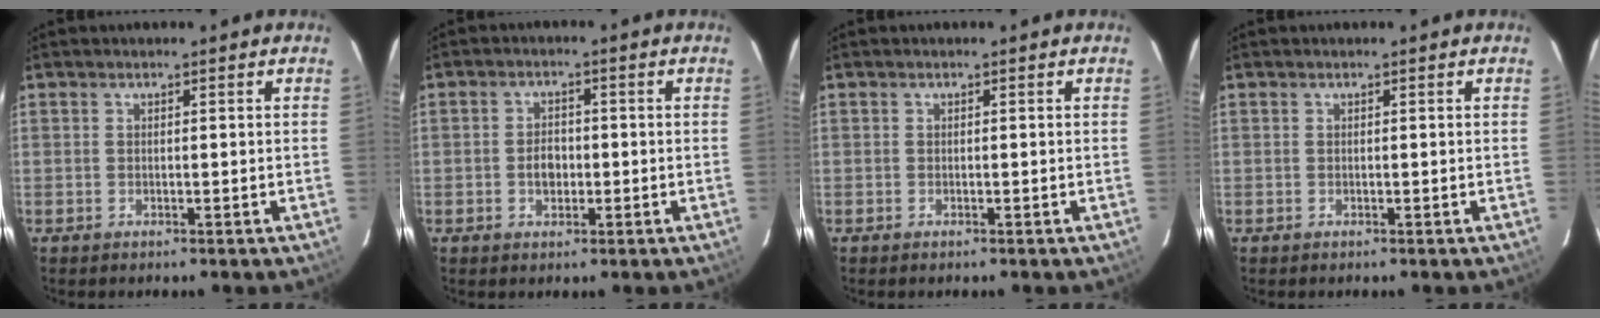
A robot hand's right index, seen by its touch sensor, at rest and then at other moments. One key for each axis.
{"total": 3.4, "fx": -0.7, "fy": 2.5, "fz": 2.2, "tx": -0.040, "ty": 0.005, "tz": -0.010}
{"total": 0.0}
{"total": 0.0}